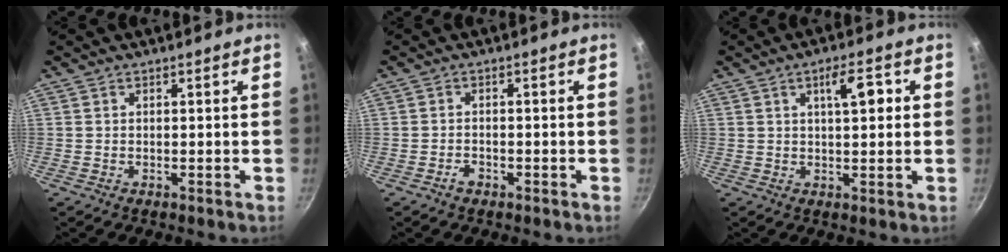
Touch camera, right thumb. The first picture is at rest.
{"total": 1.7, "force": [-1.2, 0.9, 0.9], "torque": [-0.015, 0.012, -0.021]}
{"total": 6.3, "force": [1.7, 2.2, 5.6], "torque": [-0.075, -0.001, 0.023]}